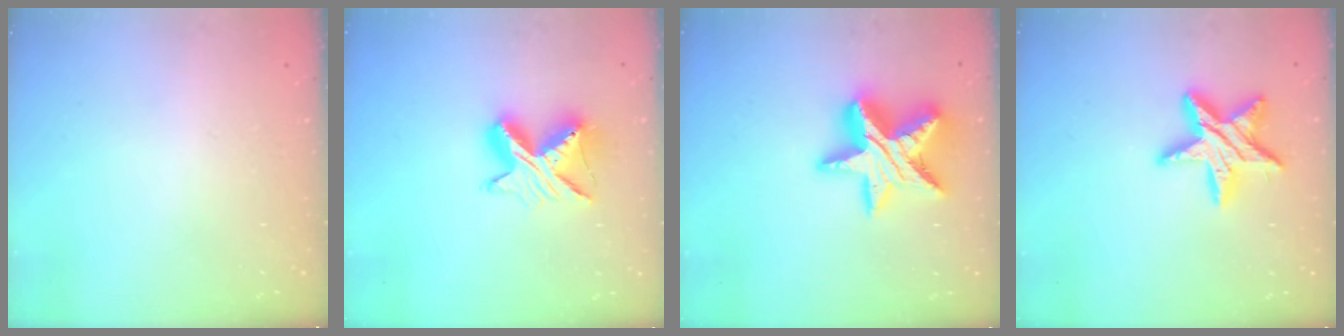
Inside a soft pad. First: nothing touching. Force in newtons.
{"total": 9.8, "press": 9.8, "slide": 0.6}
{"total": 19.4, "press": 19.4, "slide": 1.2}
{"total": 14.7, "press": 14.7, "slide": 0.7}